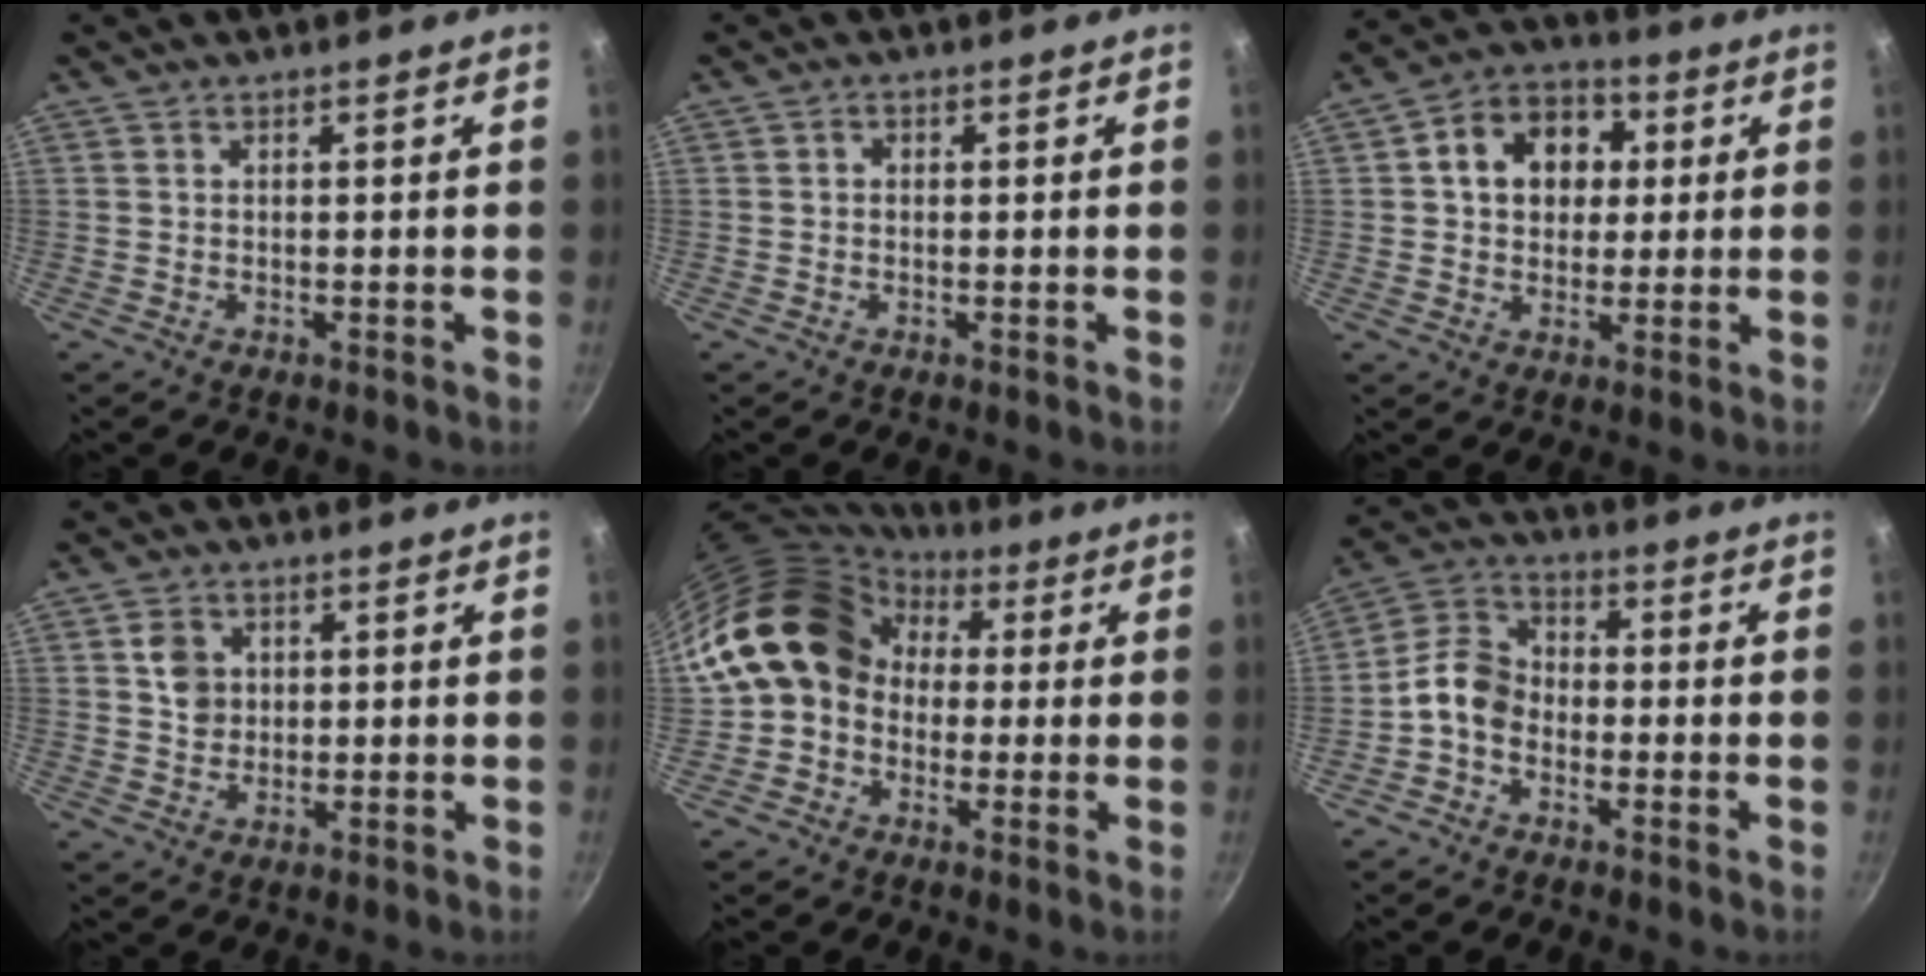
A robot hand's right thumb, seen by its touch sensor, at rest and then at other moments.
{"total": 1.1, "force": [0.1, 0.9, 0.5], "torque": [-0.007, 0.007, -0.001]}
{"total": 12.2, "force": [2.6, 9.6, 7.0], "torque": [-0.076, 0.016, 0.027]}
{"total": 4.9, "force": [1.1, 4.1, 2.4], "torque": [-0.023, 0.001, 0.018]}
{"total": 13.5, "force": [1.7, 11.3, 7.2], "torque": [-0.090, 0.029, 0.010]}
{"total": 7.6, "force": [-2.5, 5.5, 4.5], "torque": [-0.075, 0.038, -0.071]}